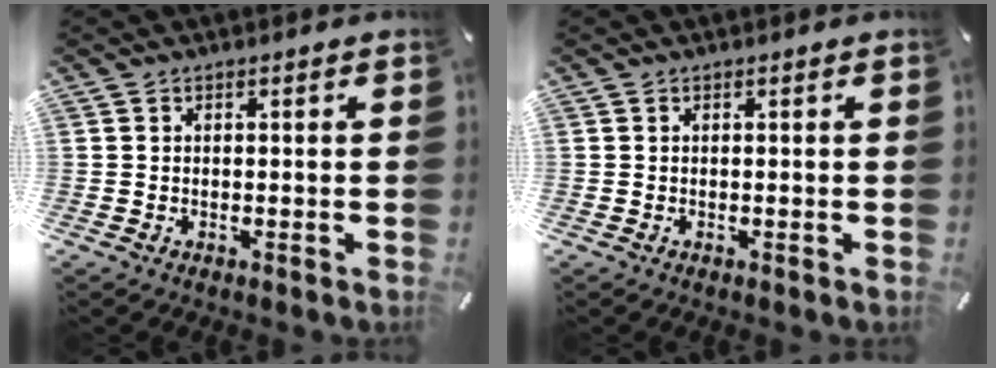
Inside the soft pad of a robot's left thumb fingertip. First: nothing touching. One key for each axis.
{"total": 0.0}